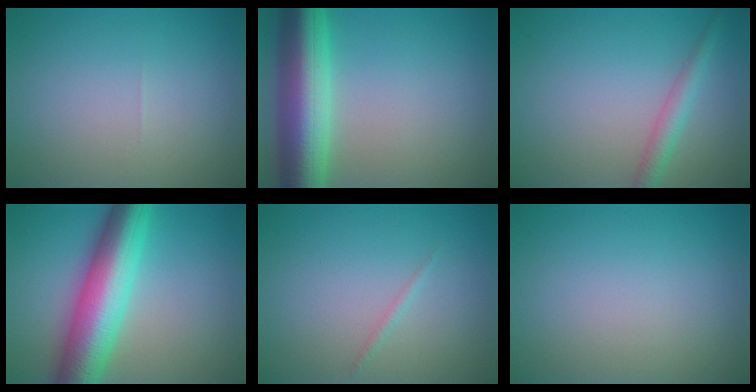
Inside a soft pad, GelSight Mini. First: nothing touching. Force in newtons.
{"total": 9.5, "press": 9.5, "slide": 0.1}
{"total": 2.2, "press": 2.2, "slide": 0.1}
{"total": 9.8, "press": 9.8, "slide": 0.2}
{"total": 0.6, "press": 0.6, "slide": 0.0}
{"total": 0.0}